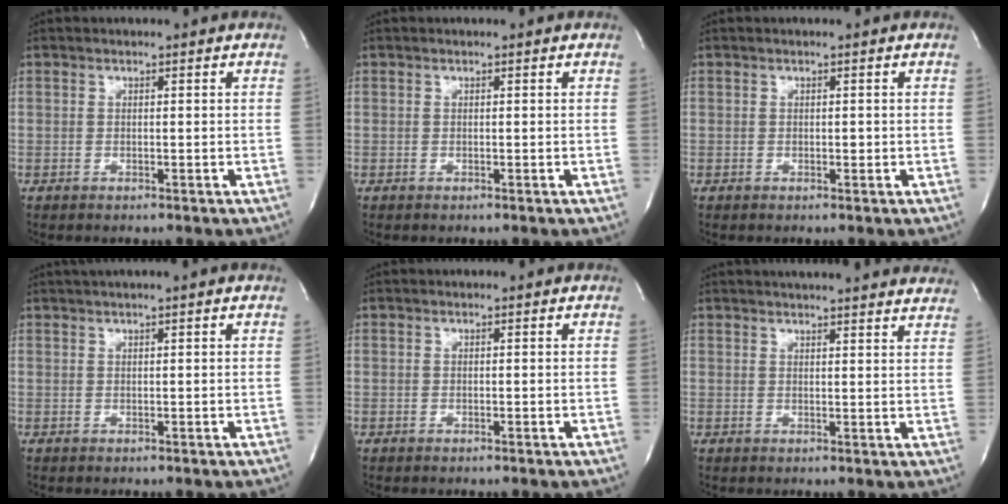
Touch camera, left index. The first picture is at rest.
{"total": 0.0}
{"total": 0.5, "force": [0.0, 0.3, 0.4], "torque": [-0.004, 0.001, 0.000]}
{"total": 2.3, "force": [1.8, -0.6, 1.4], "torque": [-0.026, 0.018, 0.036]}
{"total": 0.0}
{"total": 19.9, "force": [18.4, 1.7, 7.3], "torque": [-0.108, 0.002, 0.220]}